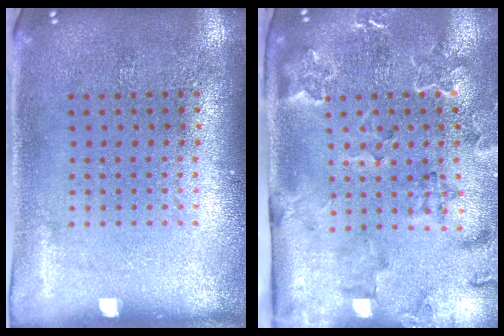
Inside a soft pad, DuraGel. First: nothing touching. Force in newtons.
{"total": 2.3, "press": 2.3, "slide": 0.1}